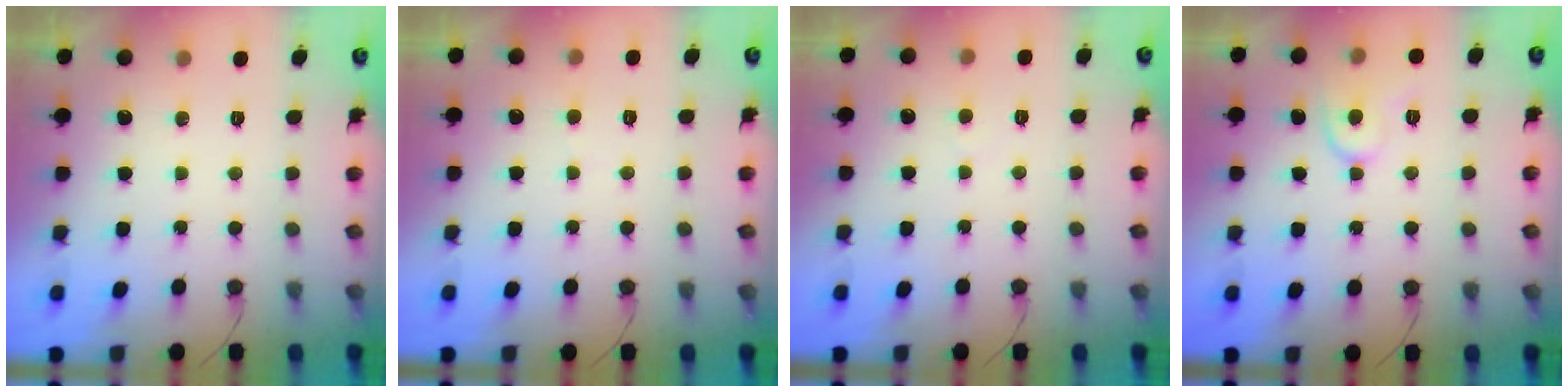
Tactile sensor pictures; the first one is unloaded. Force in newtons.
{"total": 3.7, "press": 3.7, "slide": 0.4}
{"total": 2.0, "press": 2.0, "slide": 0.2}
{"total": 7.3, "press": 7.3, "slide": 0.8}